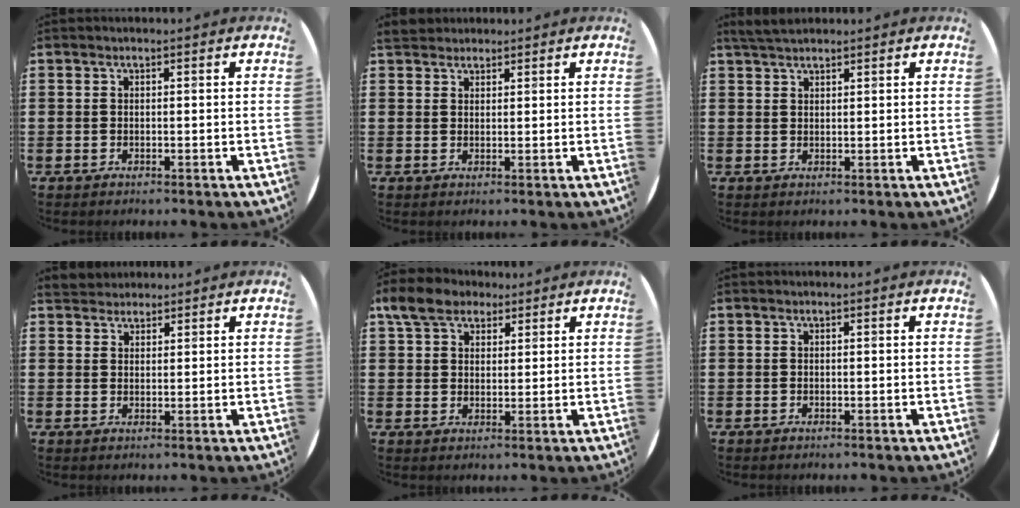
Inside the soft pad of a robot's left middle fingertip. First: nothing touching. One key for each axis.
{"total": 2.3, "fx": 2.1, "fy": 0.8, "fz": 0.2, "tx": 0.001, "ty": 0.002, "tz": 0.039}
{"total": 2.7, "fx": 2.3, "fy": 0.7, "fz": 1.0, "tx": -0.024, "ty": 0.006, "tz": 0.044}
{"total": 2.4, "fx": 2.2, "fy": 0.8, "fz": -0.2, "tx": 0.000, "ty": 0.003, "tz": 0.044}
{"total": 5.9, "fx": 4.4, "fy": 3.4, "fz": 2.1, "tx": -0.049, "ty": 0.006, "tz": 0.082}
{"total": 0.0}